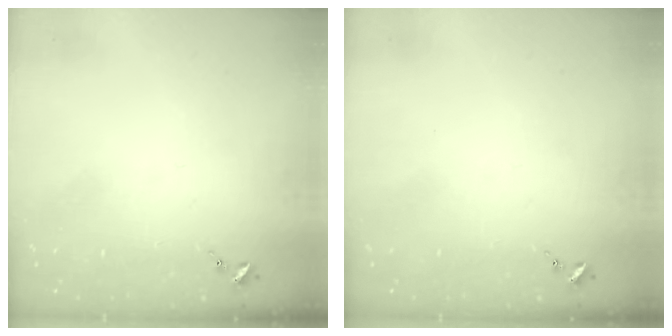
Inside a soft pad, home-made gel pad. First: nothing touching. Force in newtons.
{"total": 0.0}